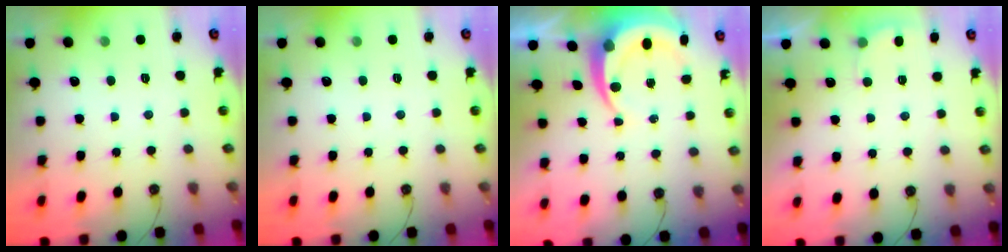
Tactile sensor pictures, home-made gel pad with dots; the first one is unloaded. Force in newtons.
{"total": 0.0}
{"total": 7.4, "press": 7.4, "slide": 1.0}
{"total": 3.0, "press": 2.9, "slide": 0.8}